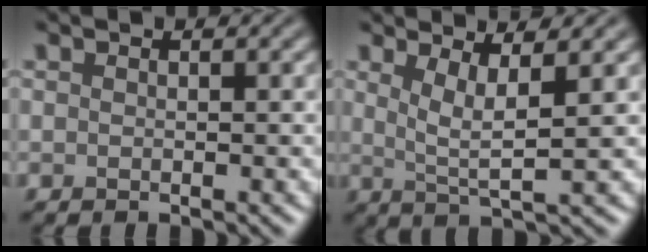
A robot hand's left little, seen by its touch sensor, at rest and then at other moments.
{"total": 3.7, "force": [1.3, 0.7, 3.3], "torque": [-0.060, -0.007, 0.027]}